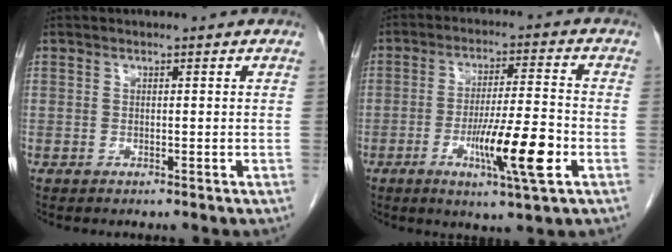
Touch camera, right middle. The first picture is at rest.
{"total": 10.7, "force": [-3.8, 0.3, 10.0], "torque": [-0.172, -0.015, -0.065]}